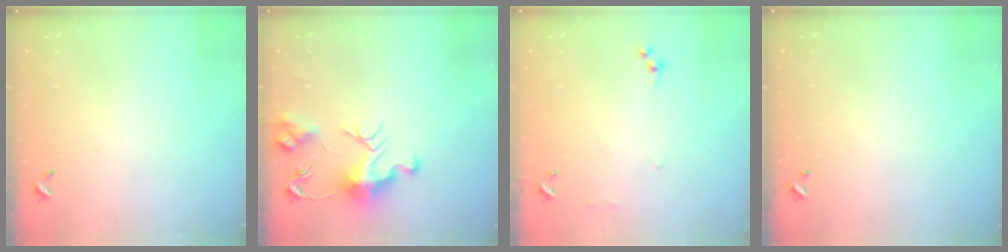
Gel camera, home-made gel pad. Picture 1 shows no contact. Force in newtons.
{"total": 9.4, "press": 9.4, "slide": 0.7}
{"total": 6.4, "press": 6.4, "slide": 0.8}
{"total": 0.0}